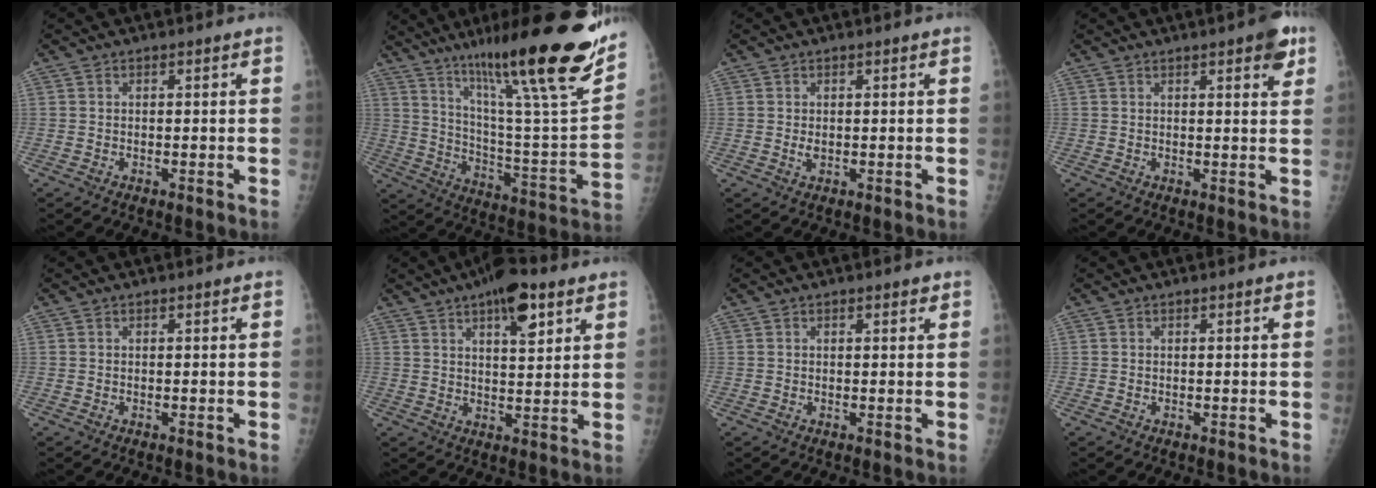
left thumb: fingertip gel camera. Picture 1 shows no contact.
{"total": 28.3, "force": [18.5, 3.0, 21.2], "torque": [-0.309, -0.073, 0.299]}
{"total": 1.5, "force": [0.0, 0.9, 1.2], "torque": [-0.018, 0.000, 0.003]}
{"total": 4.8, "force": [2.7, 1.3, 3.8], "torque": [-0.036, -0.009, 0.028]}
{"total": 0.0}
{"total": 10.2, "force": [5.6, 3.7, 7.7], "torque": [-0.098, -0.018, 0.083]}
{"total": 1.1, "force": [0.6, 0.5, 0.8], "torque": [-0.004, -0.001, 0.007]}
{"total": 0.0}